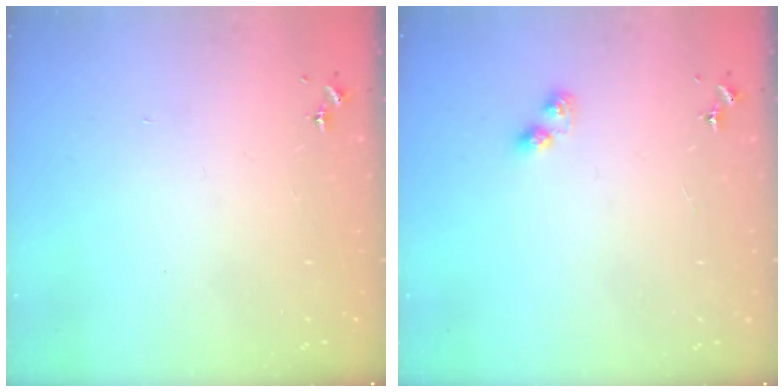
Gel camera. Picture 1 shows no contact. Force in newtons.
{"total": 2.6, "press": 2.5, "slide": 0.4}